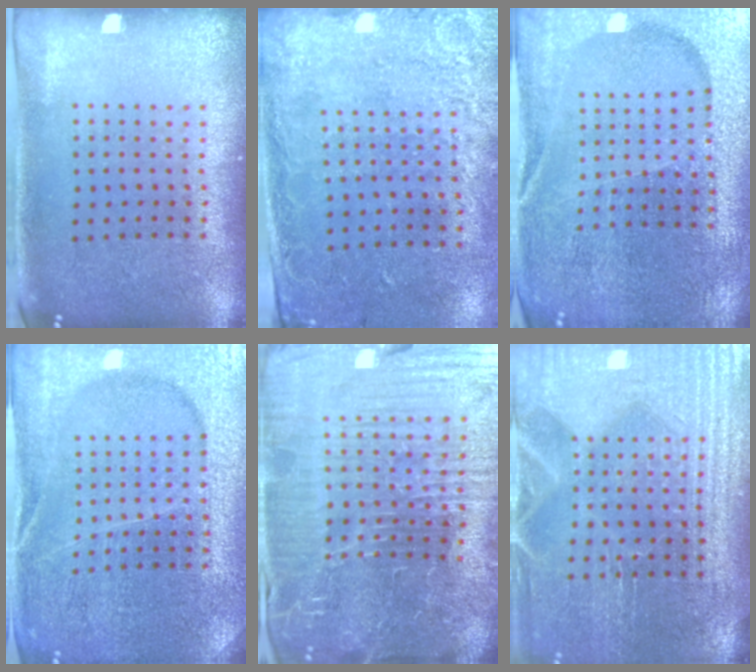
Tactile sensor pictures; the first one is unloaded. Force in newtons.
{"total": 2.6, "press": 1.9, "slide": 1.8}
{"total": 3.7, "press": 3.7, "slide": 0.8}
{"total": 4.2, "press": 4.0, "slide": 1.3}
{"total": 7.4, "press": 6.6, "slide": 3.4}
{"total": 4.0, "press": 3.8, "slide": 1.3}